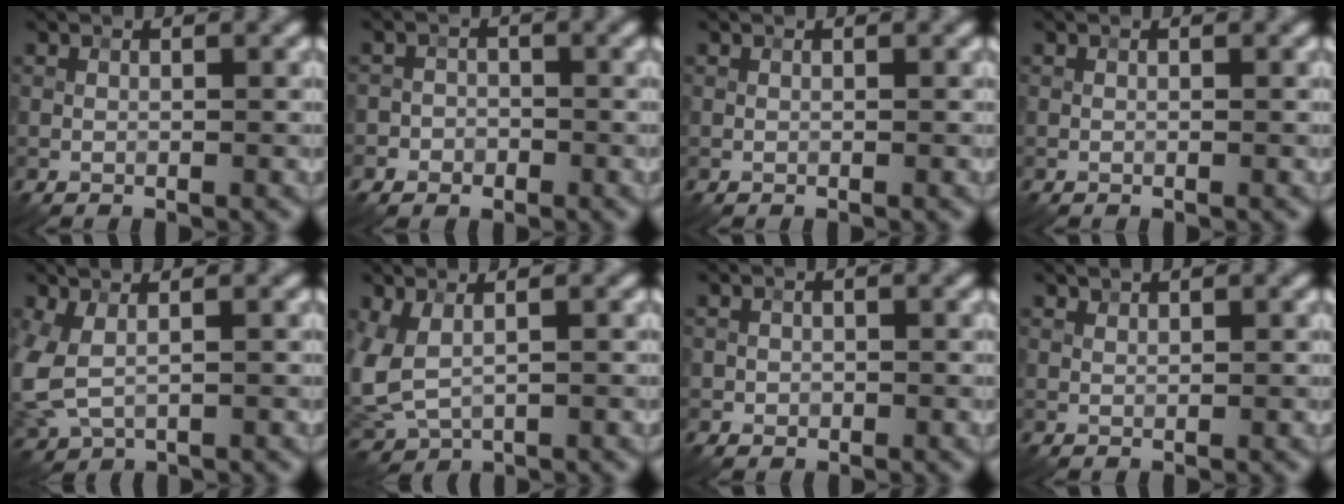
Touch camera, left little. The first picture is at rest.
{"total": 2.2, "force": [-1.2, 1.9, 0.2], "torque": [0.026, 0.006, -0.031]}
{"total": 0.0}
{"total": 0.0}
{"total": 4.3, "force": [0.4, 2.4, 3.5], "torque": [-0.104, -0.004, 0.010]}
{"total": 3.7, "force": [0.8, 1.9, 3.0], "torque": [-0.088, -0.005, 0.020]}
{"total": 0.9, "force": [-0.2, 0.9, 0.1], "torque": [0.005, -0.004, -0.005]}
{"total": 0.8, "force": [0.8, 0.0, 0.1], "torque": [-0.006, 0.001, 0.016]}